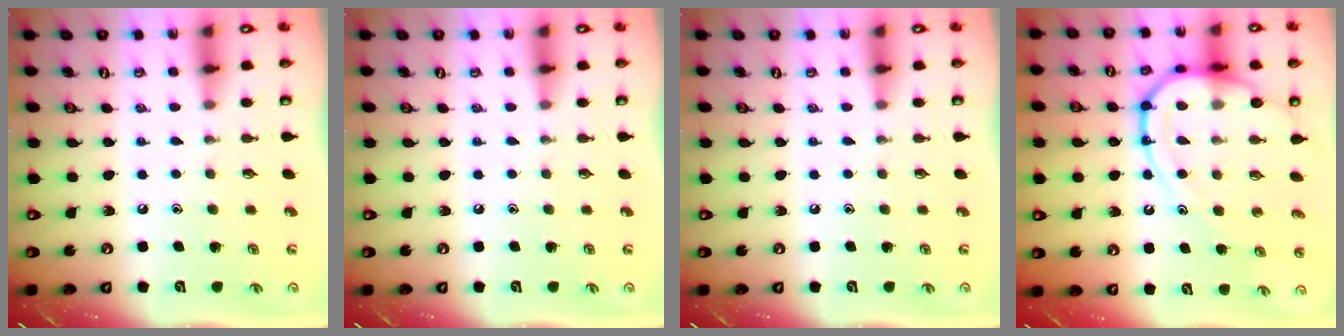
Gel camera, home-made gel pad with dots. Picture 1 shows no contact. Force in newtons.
{"total": 0.0}
{"total": 0.0}
{"total": 14.9, "press": 14.8, "slide": 1.3}